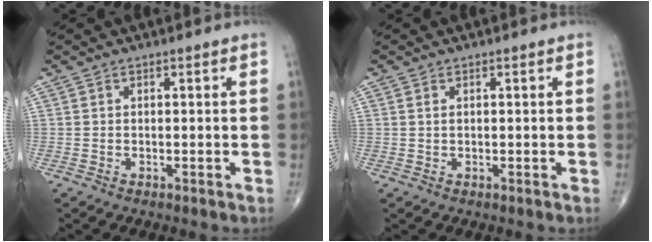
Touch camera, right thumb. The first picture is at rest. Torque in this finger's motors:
{"motor_torque": [-0.62, -0.09, 0.14, 0.25, -0.01]}